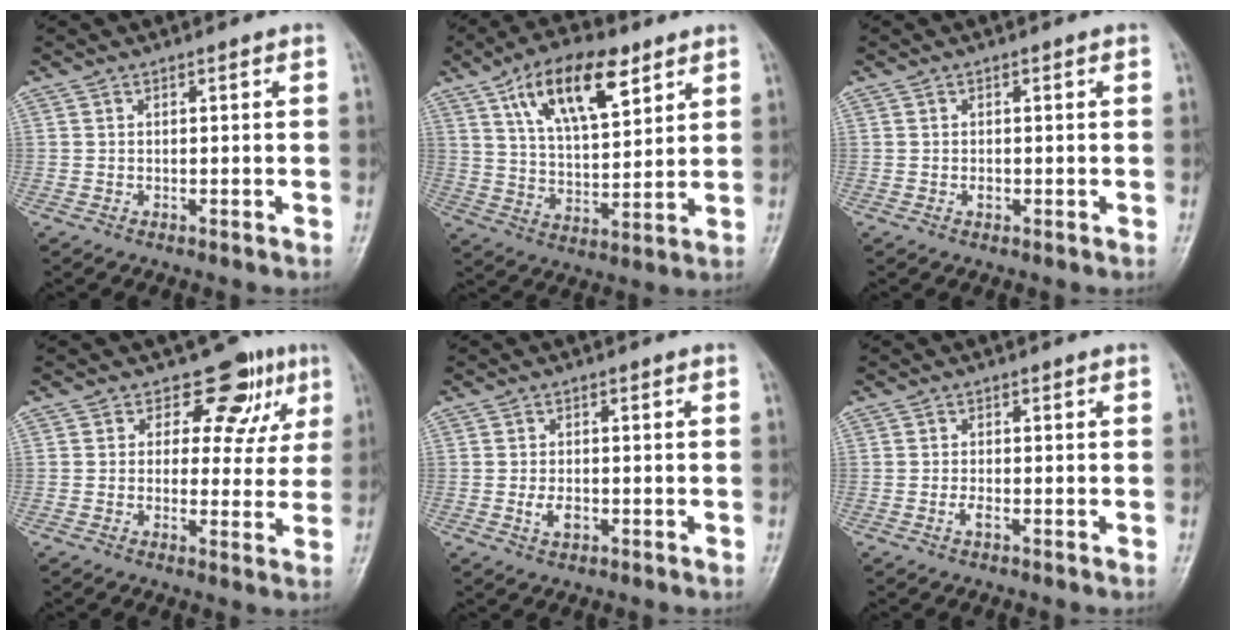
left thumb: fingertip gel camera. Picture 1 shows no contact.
{"total": 15.7, "force": [8.1, 7.1, 11.5], "torque": [-0.162, -0.028, 0.144]}
{"total": 1.2, "force": [-0.3, 0.9, 0.7], "torque": [-0.004, 0.001, -0.007]}
{"total": 8.7, "force": [4.8, 6.1, 4.0], "torque": [-0.002, -0.017, 0.053]}
{"total": 3.1, "force": [-0.9, 2.0, 2.2], "torque": [-0.035, 0.001, -0.017]}
{"total": 1.5, "force": [-0.7, 0.7, 1.2], "torque": [-0.021, -0.001, -0.016]}